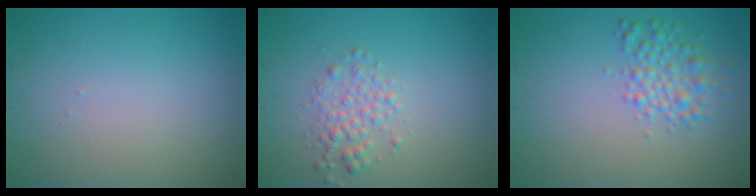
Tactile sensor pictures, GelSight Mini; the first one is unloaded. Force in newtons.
{"total": 2.1, "press": 2.1, "slide": 0.1}
{"total": 2.9, "press": 2.9, "slide": 0.0}